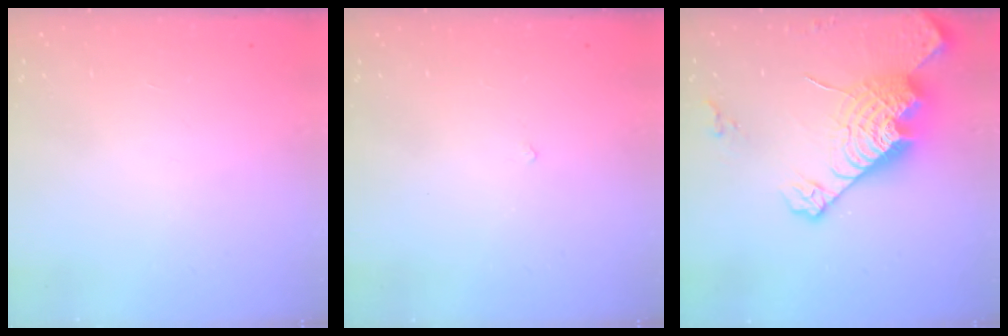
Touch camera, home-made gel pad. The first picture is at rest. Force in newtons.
{"total": 2.1, "press": 2.1, "slide": 0.4}
{"total": 20.5, "press": 20.4, "slide": 1.8}